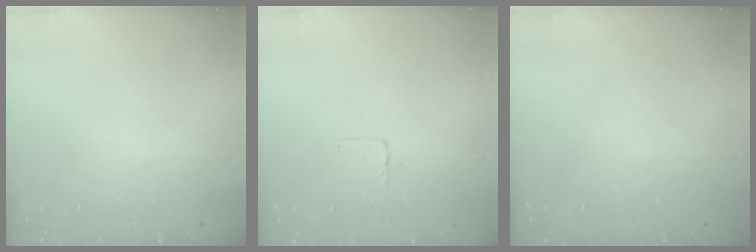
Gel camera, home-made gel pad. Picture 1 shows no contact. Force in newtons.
{"total": 3.5, "press": 3.5, "slide": 0.2}
{"total": 0.0}